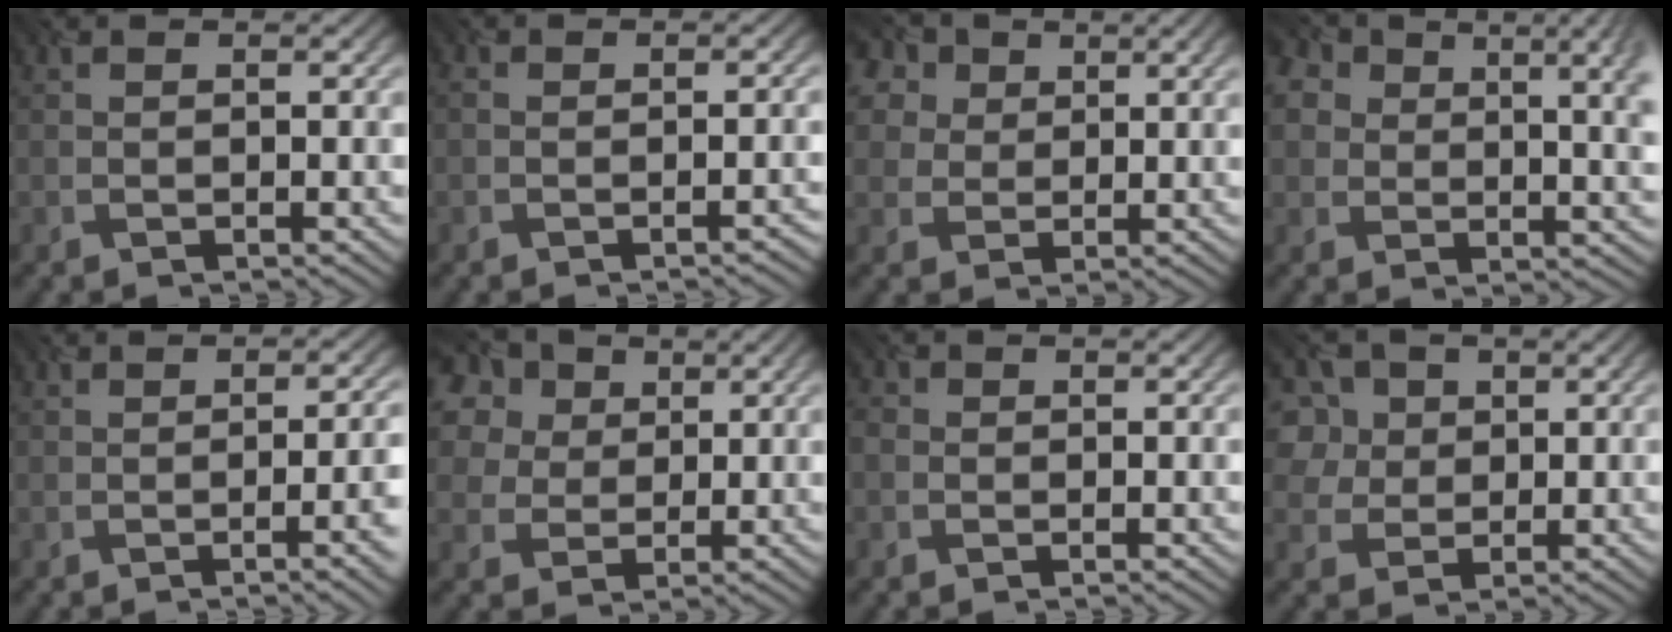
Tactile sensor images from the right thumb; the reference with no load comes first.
{"total": 2.3, "force": [-1.5, 1.0, 1.3], "torque": [0.004, 0.010, -0.022]}
{"total": 7.1, "force": [4.2, 5.1, 2.5], "torque": [-0.084, 0.024, 0.067]}
{"total": 10.9, "force": [4.5, 6.5, 7.5], "torque": [-0.123, 0.017, 0.077]}
{"total": 6.3, "force": [-2.2, 2.1, 5.6], "torque": [-0.051, 0.001, -0.025]}
{"total": 10.6, "force": [5.9, 7.8, 4.1], "torque": [-0.126, 0.030, 0.099]}
{"total": 1.0, "force": [-0.8, 0.7, -0.3], "torque": [0.002, -0.005, -0.010]}
{"total": 6.5, "force": [3.0, 5.6, 1.4], "torque": [-0.072, 0.022, 0.046]}